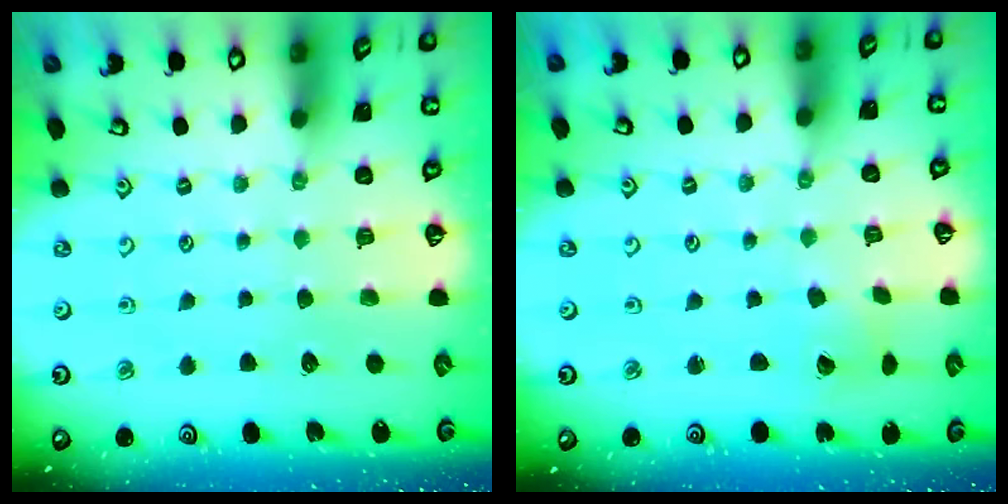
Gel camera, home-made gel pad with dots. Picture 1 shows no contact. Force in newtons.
{"total": 2.5, "press": 2.5, "slide": 0.4}